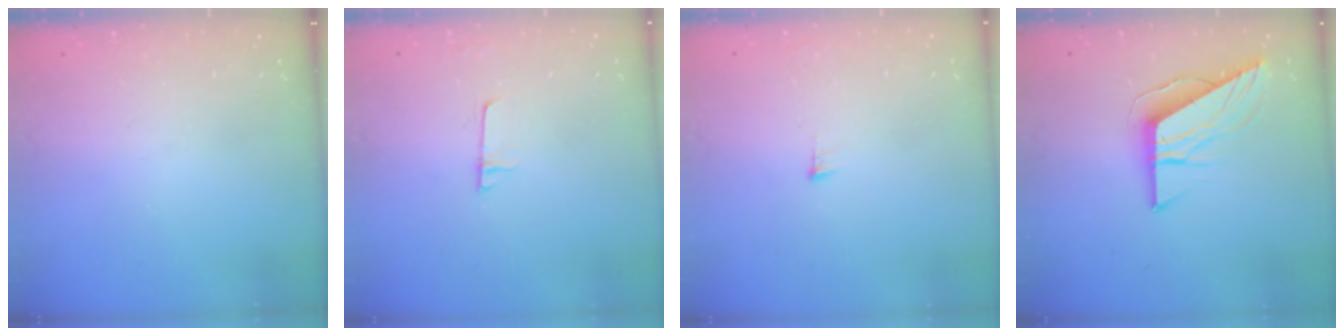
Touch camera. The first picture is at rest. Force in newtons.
{"total": 4.4, "press": 4.4, "slide": 0.5}
{"total": 4.5, "press": 4.5, "slide": 0.3}
{"total": 9.8, "press": 9.8, "slide": 0.5}